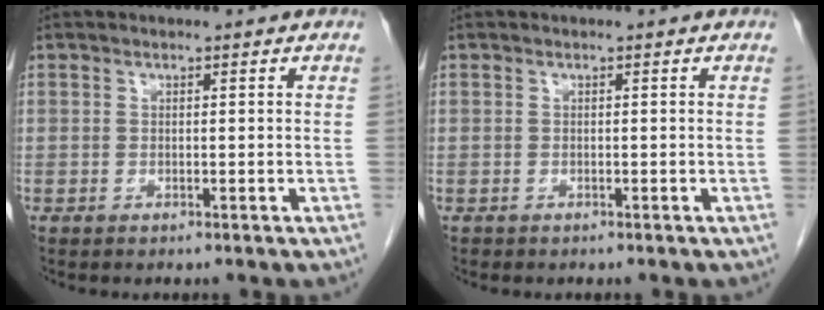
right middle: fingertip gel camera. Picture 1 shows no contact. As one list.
[{"total": 0.0}]